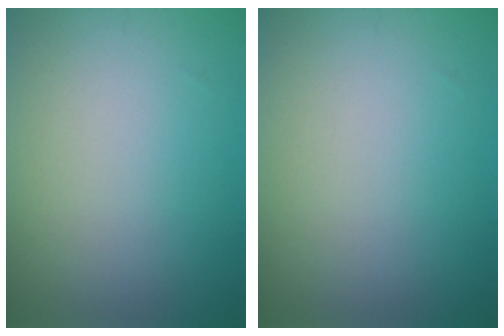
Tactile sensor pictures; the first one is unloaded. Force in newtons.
{"total": 0.0}